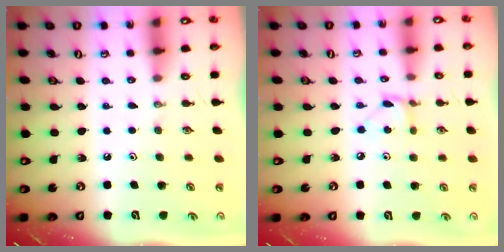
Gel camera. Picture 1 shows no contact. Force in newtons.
{"total": 3.8, "press": 3.8, "slide": 0.4}